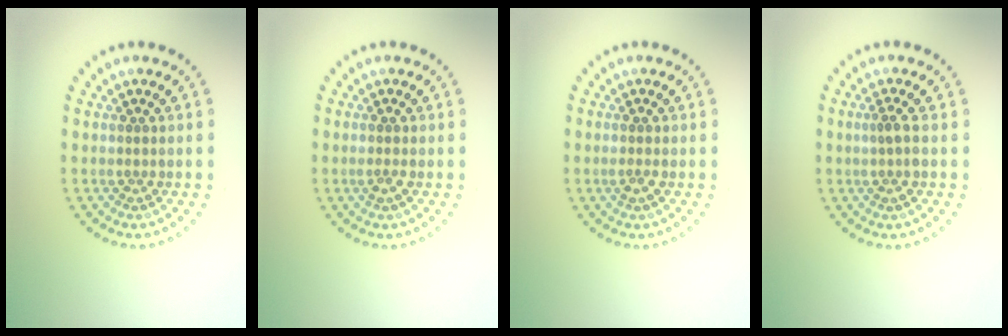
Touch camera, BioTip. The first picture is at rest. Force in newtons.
{"total": 0.9, "press": 0.9, "slide": 0.2}
{"total": 0.9, "press": 0.9, "slide": 0.2}
{"total": 1.2, "press": 1.0, "slide": 0.7}